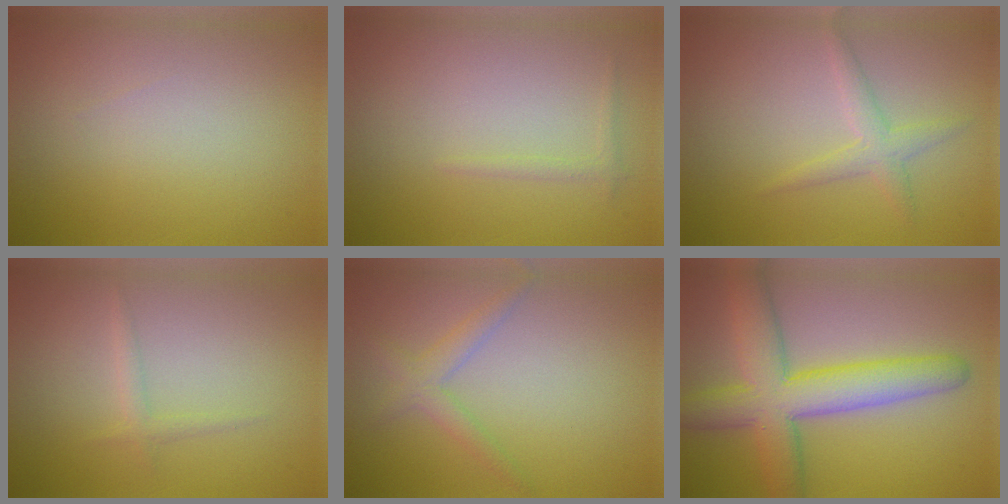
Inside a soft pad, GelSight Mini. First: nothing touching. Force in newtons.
{"total": 0.7, "press": 0.7, "slide": 0.1}
{"total": 1.9, "press": 1.9, "slide": 0.1}
{"total": 1.1, "press": 1.1, "slide": 0.1}
{"total": 2.1, "press": 2.1, "slide": 0.1}
{"total": 8.1, "press": 8.1, "slide": 0.3}